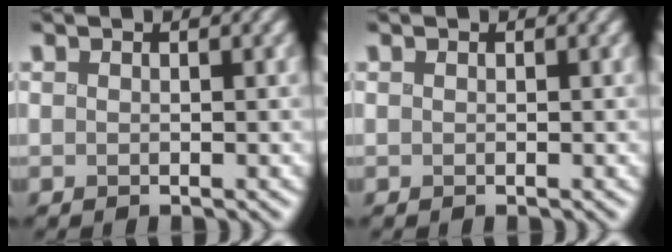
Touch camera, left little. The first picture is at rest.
{"total": 0.0}